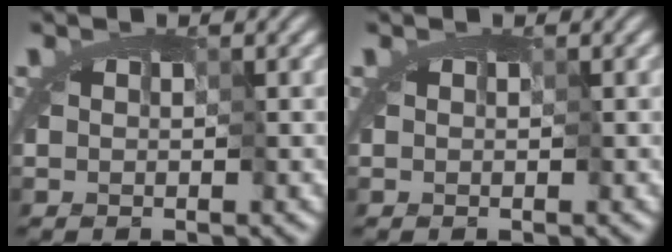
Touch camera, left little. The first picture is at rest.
{"total": 0.0}